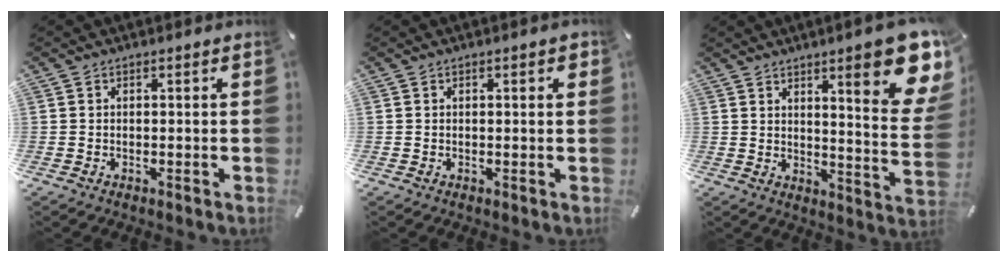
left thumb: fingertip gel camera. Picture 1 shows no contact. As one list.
[{"total": 1.0, "force": [0.3, 0.2, 0.9], "torque": [-0.009, -0.001, 0.002]}, {"total": 18.0, "force": [9.7, 3.9, 14.7], "torque": [-0.203, -0.065, 0.145]}]